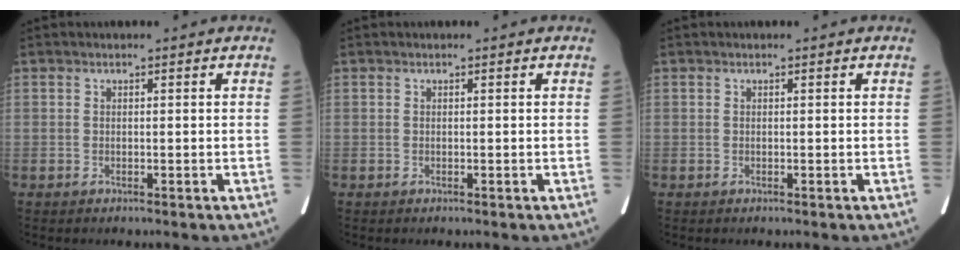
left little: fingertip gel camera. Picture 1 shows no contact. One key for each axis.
{"total": 0.0}
{"total": 0.0}